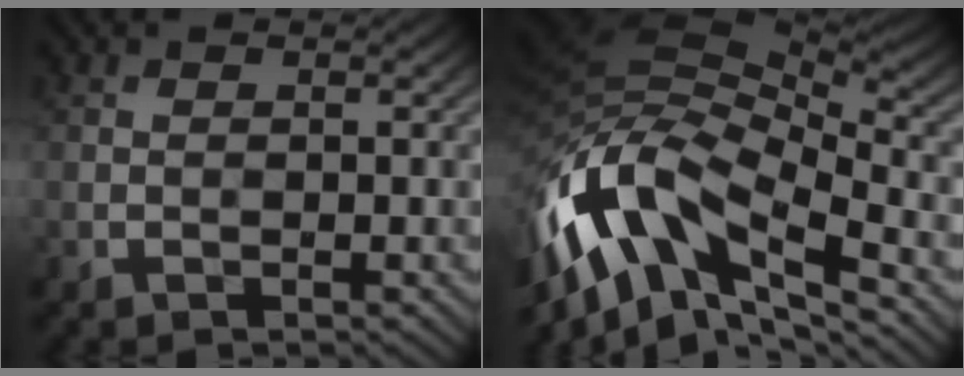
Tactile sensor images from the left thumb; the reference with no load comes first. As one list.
[{"total": 15.9, "force": [-6.5, 8.2, 11.9], "torque": [-0.269, -0.009, -0.112]}]